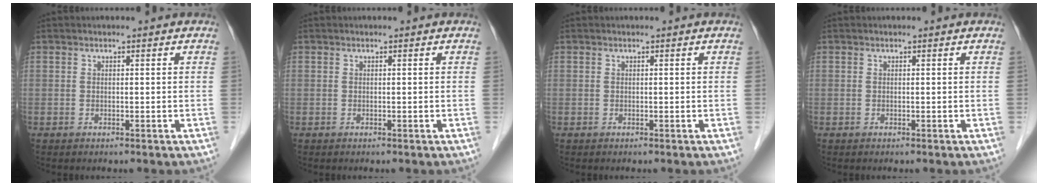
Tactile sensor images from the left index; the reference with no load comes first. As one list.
[{"total": 0.0}, {"total": 0.0}, {"total": 0.0}]